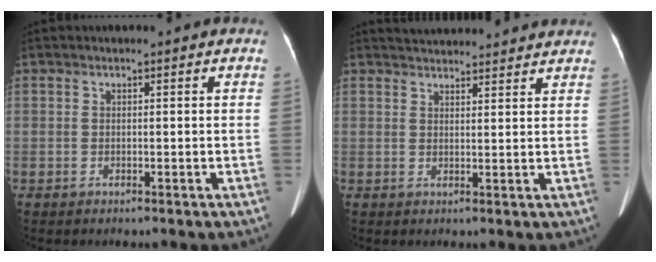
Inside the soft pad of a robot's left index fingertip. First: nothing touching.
{"total": 10.6, "force": [10.1, 1.6, 2.9], "torque": [-0.036, 0.028, 0.124]}